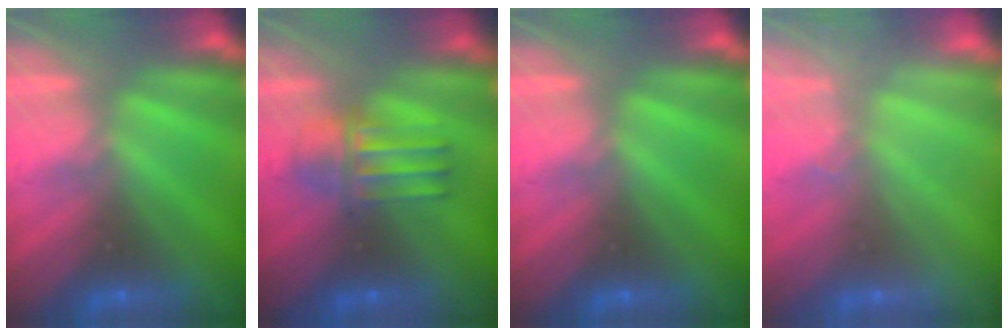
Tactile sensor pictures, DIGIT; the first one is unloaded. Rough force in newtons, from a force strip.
{"total": 3.5}
{"total": 0.0}
{"total": 2.3}